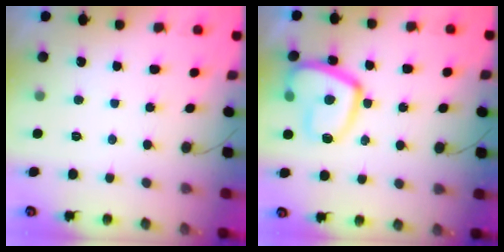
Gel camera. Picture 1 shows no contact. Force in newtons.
{"total": 15.7, "press": 15.6, "slide": 1.5}